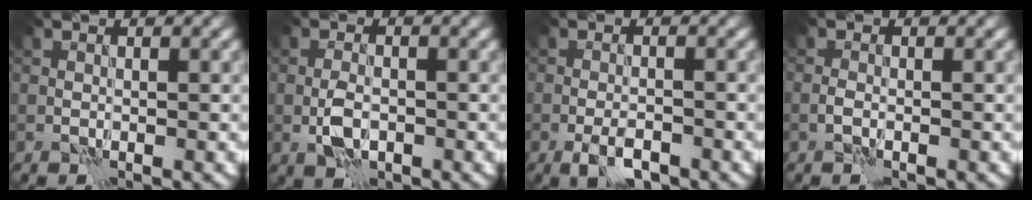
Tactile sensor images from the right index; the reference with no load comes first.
{"total": 2.9, "force": [-0.9, 1.7, 2.2], "torque": [-0.043, 0.000, -0.019]}
{"total": 2.8, "force": [-1.7, 0.9, 2.1], "torque": [-0.039, 0.001, -0.034]}
{"total": 0.9, "force": [-0.5, 0.4, 0.6], "torque": [-0.014, 0.003, -0.013]}